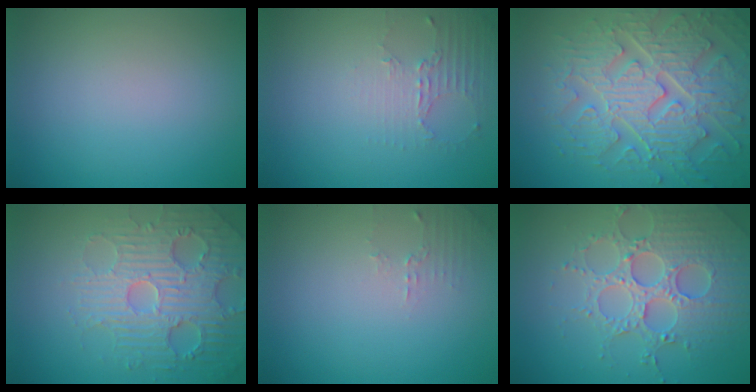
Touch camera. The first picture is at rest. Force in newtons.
{"total": 2.2, "press": 1.6, "slide": 1.5}
{"total": 8.6, "press": 6.5, "slide": 5.6}
{"total": 5.0, "press": 4.9, "slide": 1.2}
{"total": 1.2, "press": 1.2, "slide": 0.4}
{"total": 5.1, "press": 5.0, "slide": 1.1}